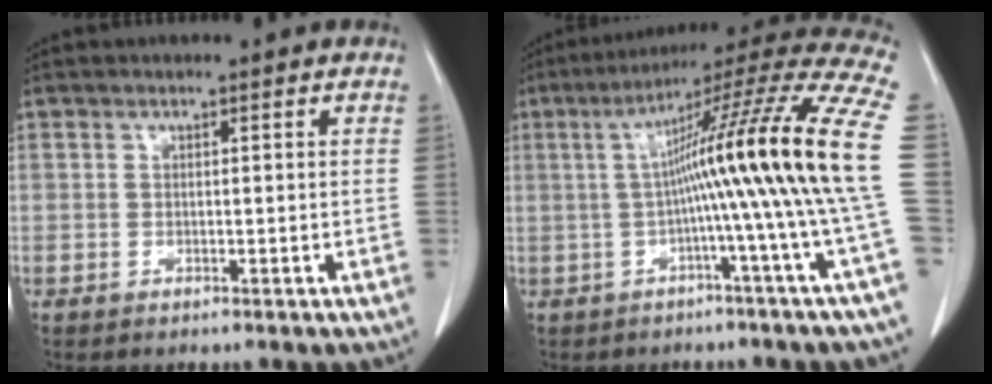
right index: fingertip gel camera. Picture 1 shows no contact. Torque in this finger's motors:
{"motor_torque": [1.88, -0.26, 1.00, 0.21]}